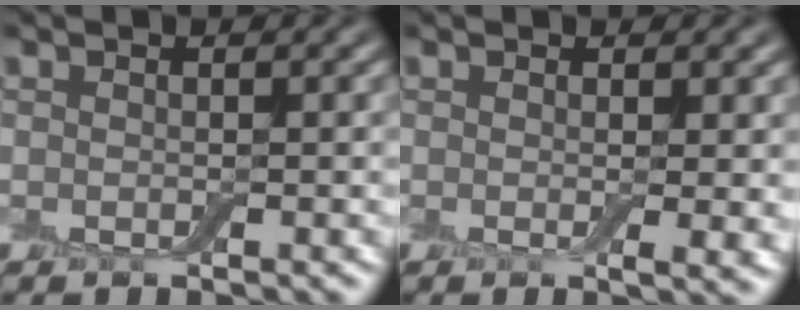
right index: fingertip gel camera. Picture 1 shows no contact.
{"total": 2.2, "force": [0.3, 0.5, 2.1], "torque": [-0.026, -0.011, 0.006]}